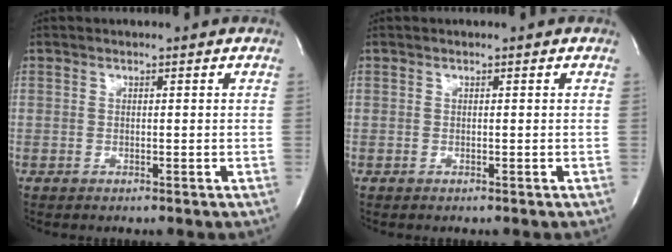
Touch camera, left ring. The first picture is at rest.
{"total": 0.0}